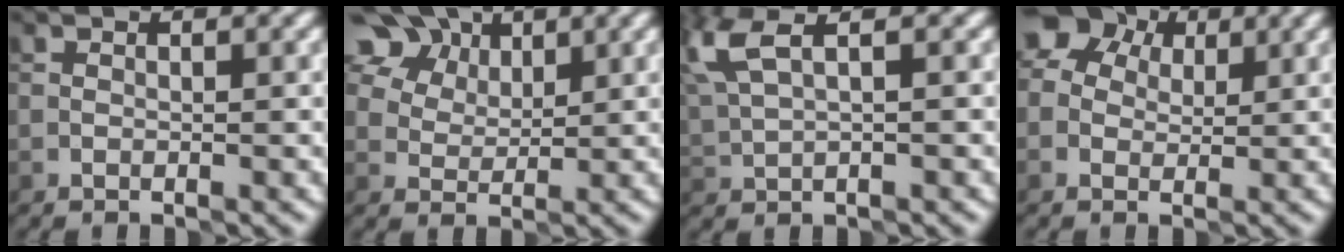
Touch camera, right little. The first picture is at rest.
{"total": 9.5, "force": [6.3, 5.9, 3.9], "torque": [-0.092, 0.015, 0.113]}
{"total": 4.2, "force": [2.2, 1.3, 3.3], "torque": [-0.087, 0.016, 0.052]}
{"total": 5.6, "force": [2.4, 4.3, 2.6], "torque": [-0.044, 0.031, 0.016]}